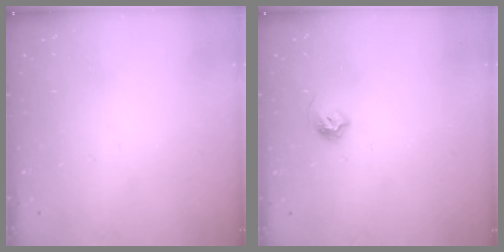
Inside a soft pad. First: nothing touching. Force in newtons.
{"total": 6.0, "press": 5.9, "slide": 1.1}